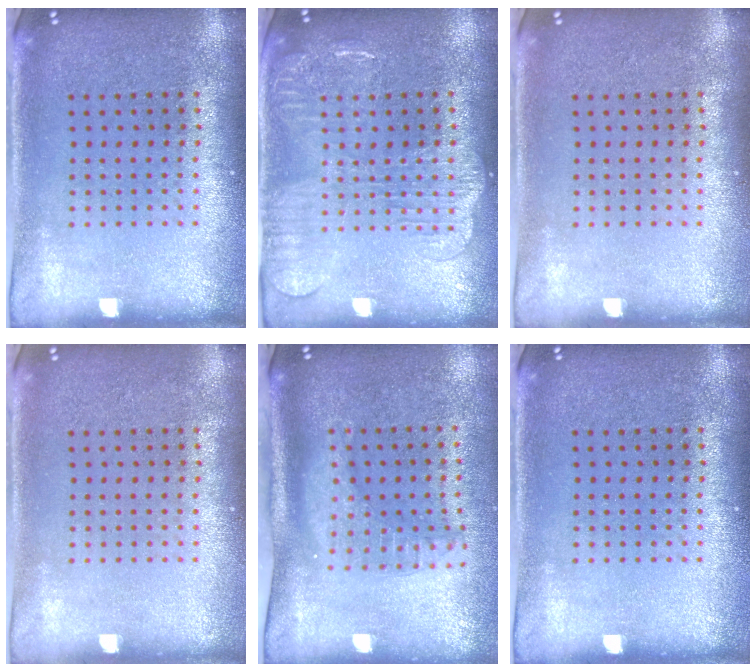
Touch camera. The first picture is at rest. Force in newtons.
{"total": 1.9, "press": 1.8, "slide": 0.5}
{"total": 0.0}
{"total": 0.0}
{"total": 2.0, "press": 1.5, "slide": 1.3}
{"total": 0.0}